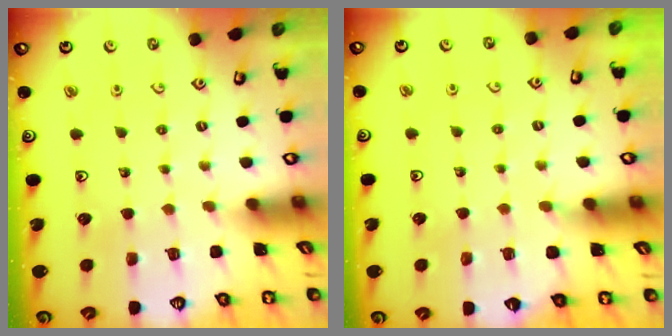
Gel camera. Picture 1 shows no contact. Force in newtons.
{"total": 3.7, "press": 3.7, "slide": 0.5}